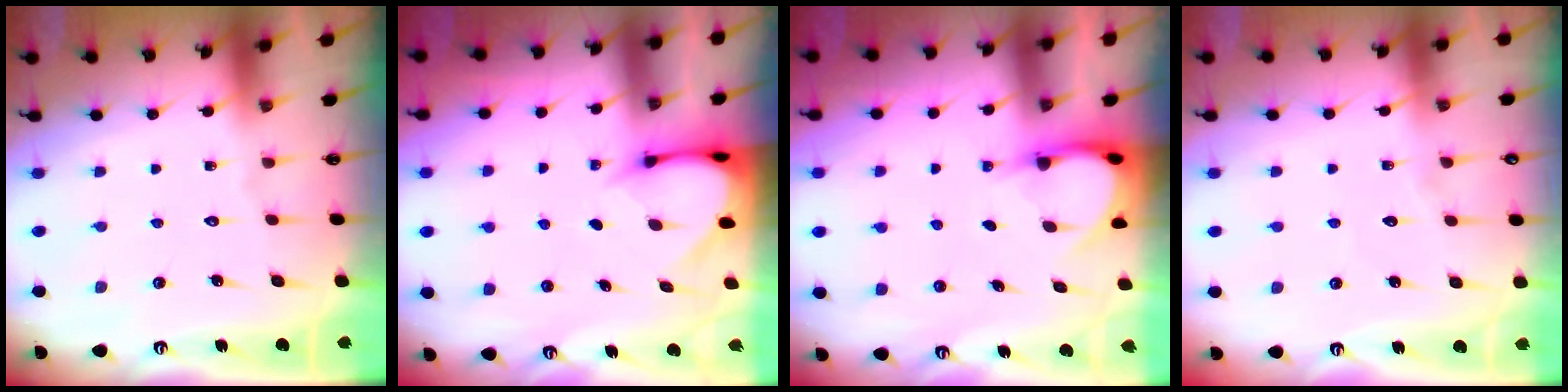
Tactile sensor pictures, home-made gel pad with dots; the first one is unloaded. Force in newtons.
{"total": 3.6, "press": 3.5, "slide": 0.2}
{"total": 3.8, "press": 3.7, "slide": 0.3}
{"total": 3.0, "press": 3.0, "slide": 0.3}